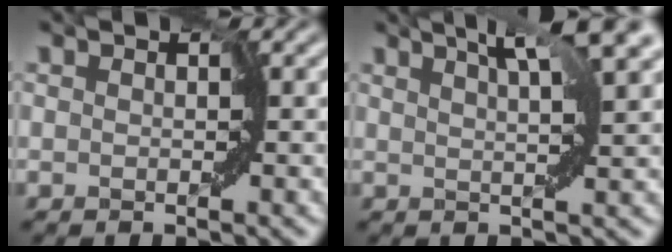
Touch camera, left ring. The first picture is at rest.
{"total": 4.8, "force": [3.4, 0.0, 3.3], "torque": [-0.047, 0.012, 0.053]}